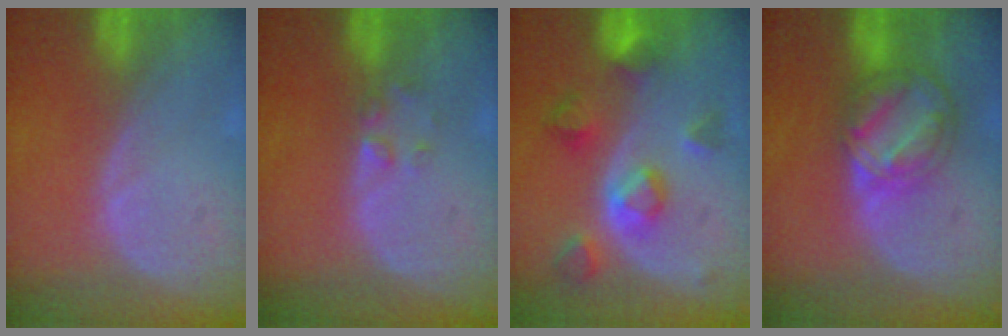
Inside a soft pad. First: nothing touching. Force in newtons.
{"total": 1.7, "press": 1.7, "slide": 0.2}
{"total": 7.7, "press": 6.9, "slide": 3.5}
{"total": 8.3, "press": 7.1, "slide": 4.4}